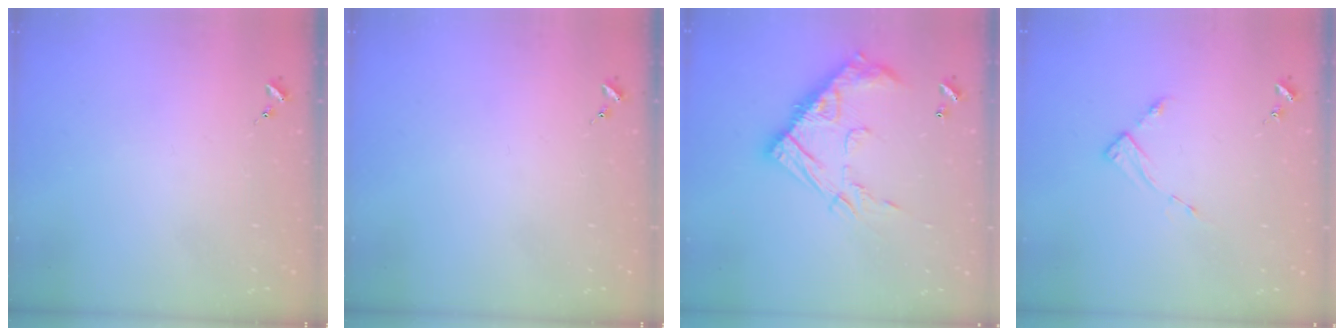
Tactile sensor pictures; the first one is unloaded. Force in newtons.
{"total": 0.0}
{"total": 20.4, "press": 20.4, "slide": 1.5}
{"total": 4.7, "press": 4.7, "slide": 0.6}